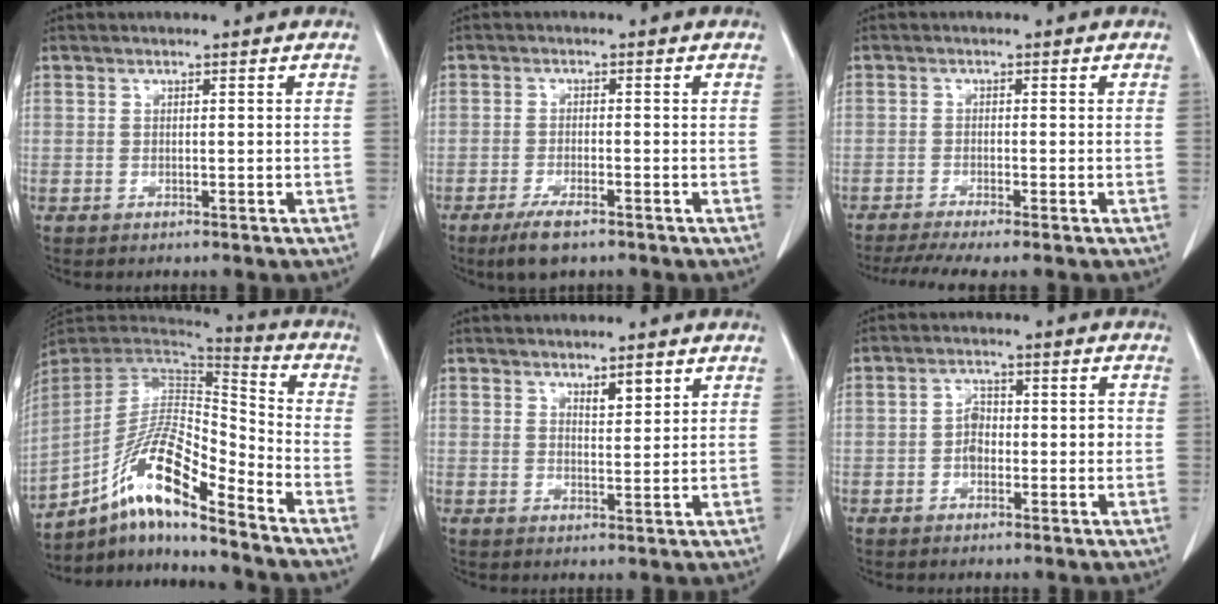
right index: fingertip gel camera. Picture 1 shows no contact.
{"total": 4.7, "force": [-3.2, 1.1, 3.2], "torque": [-0.066, -0.007, -0.052]}
{"total": 5.6, "force": [-4.3, 0.0, 3.5], "torque": [-0.056, -0.008, -0.072]}
{"total": 15.7, "force": [-10.2, 2.2, 11.8], "torque": [-0.218, 0.010, -0.181]}
{"total": 2.6, "force": [1.7, 0.7, 1.8], "torque": [-0.031, -0.004, 0.029]}
{"total": 3.9, "force": [-0.8, 2.4, 3.0], "torque": [-0.047, 0.017, -0.014]}